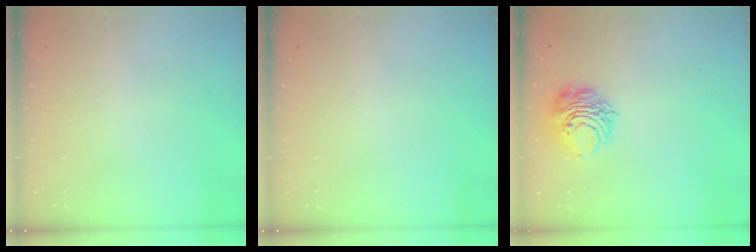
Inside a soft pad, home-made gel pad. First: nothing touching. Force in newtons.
{"total": 0.0}
{"total": 9.9, "press": 9.8, "slide": 0.8}